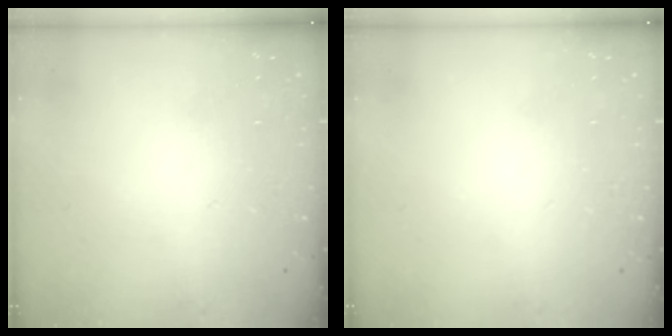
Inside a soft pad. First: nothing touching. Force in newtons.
{"total": 0.0}